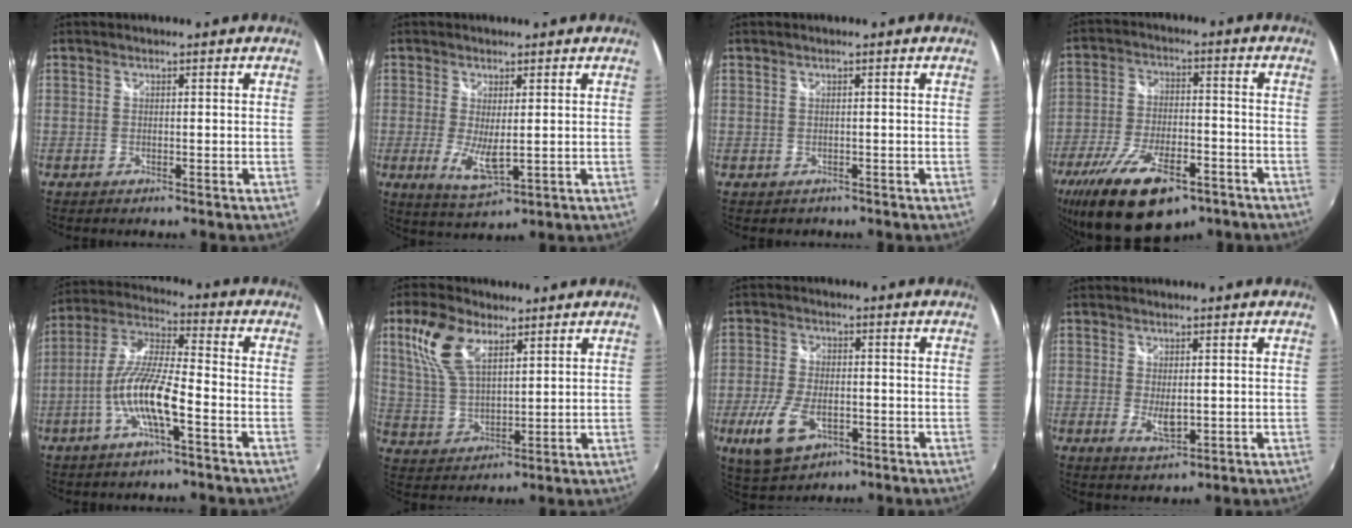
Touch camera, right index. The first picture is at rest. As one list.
[{"total": 5.8, "force": [-0.4, 1.9, 5.5], "torque": [-0.107, -0.019, -0.003]}, {"total": 0.9, "force": [-0.2, 0.9, 0.1], "torque": [-0.001, -0.002, 0.000]}, {"total": 19.3, "force": [-12.3, 7.8, 12.6], "torque": [-0.260, -0.042, -0.201]}, {"total": 11.5, "force": [-4.5, 1.8, 10.4], "torque": [-0.217, -0.001, -0.087]}, {"total": 11.6, "force": [5.9, 5.8, 8.1], "torque": [-0.168, 0.019, 0.124]}, {"total": 10.2, "force": [-3.9, 5.5, 7.7], "torque": [-0.175, -0.014, -0.068]}, {"total": 4.1, "force": [-0.4, 1.9, 3.6], "torque": [-0.063, -0.012, 0.000]}]